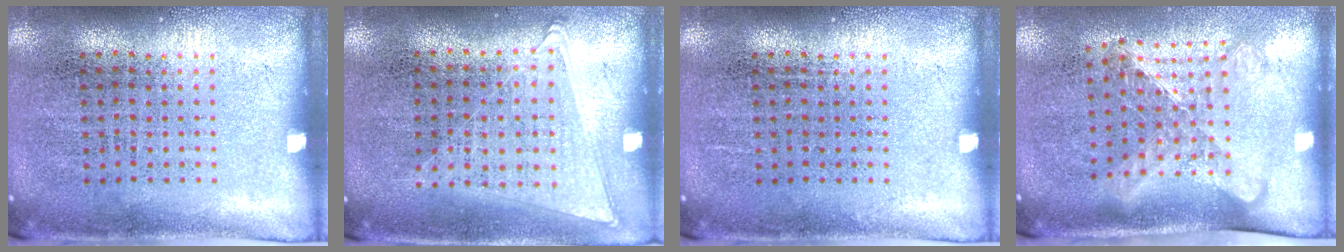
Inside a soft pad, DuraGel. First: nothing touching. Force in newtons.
{"total": 1.0, "press": 0.9, "slide": 0.4}
{"total": 0.0}
{"total": 1.6, "press": 1.2, "slide": 1.0}